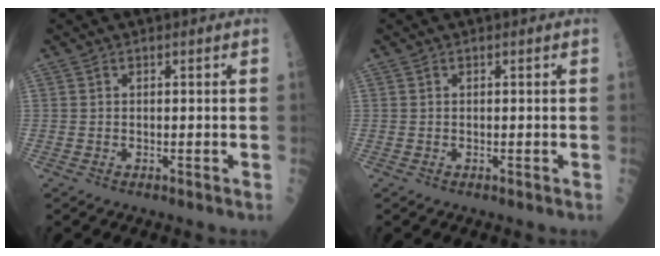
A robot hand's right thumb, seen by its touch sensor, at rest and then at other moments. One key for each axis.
{"total": 0.0}